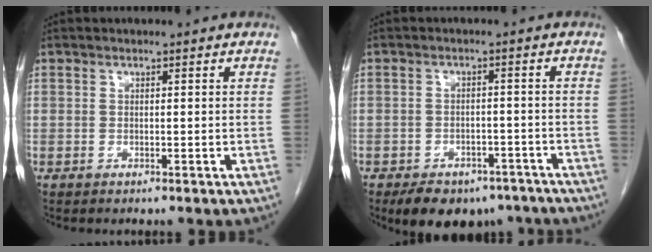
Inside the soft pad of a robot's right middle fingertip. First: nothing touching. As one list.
[{"total": 10.5, "force": [-7.8, 5.7, 4.0], "torque": [-0.053, 0.004, -0.103]}]